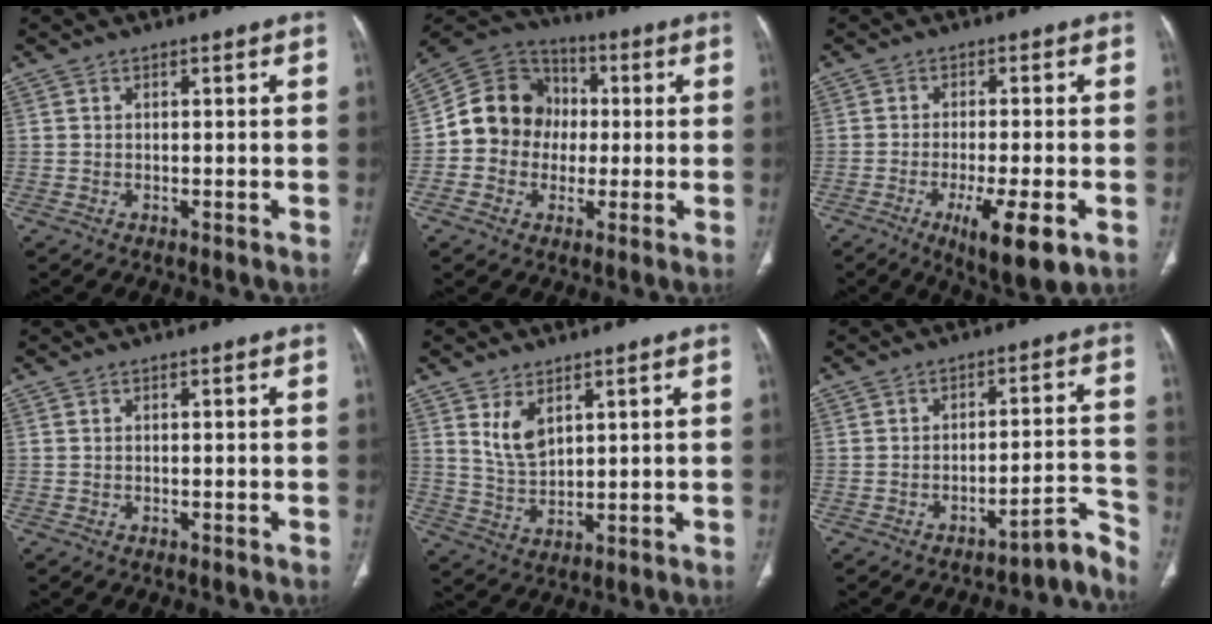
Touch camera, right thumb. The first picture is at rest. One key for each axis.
{"total": 13.2, "fx": -0.3, "fy": 12.0, "fz": 5.4, "tx": -0.061, "ty": 0.031, "tz": -0.014}
{"total": 10.4, "fx": -4.3, "fy": 2.5, "fz": 9.2, "tx": -0.145, "ty": -0.012, "tz": -0.063}
{"total": 0.0}
{"total": 5.8, "fx": 3.0, "fy": 3.1, "fz": 3.8, "tx": -0.062, "ty": -0.022, "tz": 0.069}
{"total": 5.8, "fx": -5.6, "fy": 0.9, "fz": 1.3, "tx": 0.018, "ty": 0.098, "tz": -0.073}